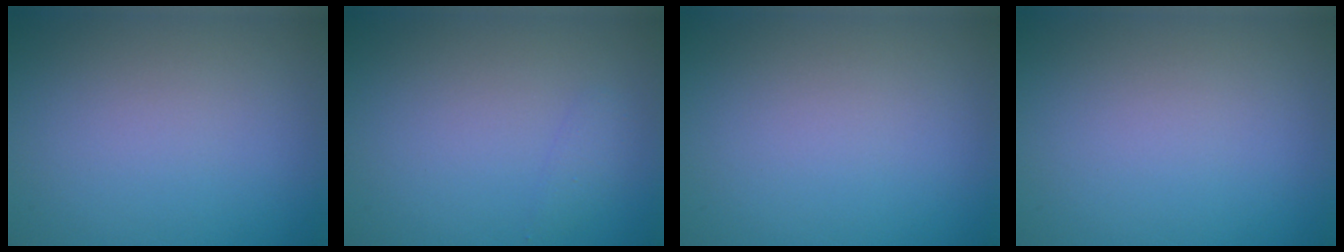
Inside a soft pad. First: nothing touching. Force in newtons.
{"total": 0.8, "press": 0.8, "slide": 0.0}
{"total": 0.0}
{"total": 0.0}